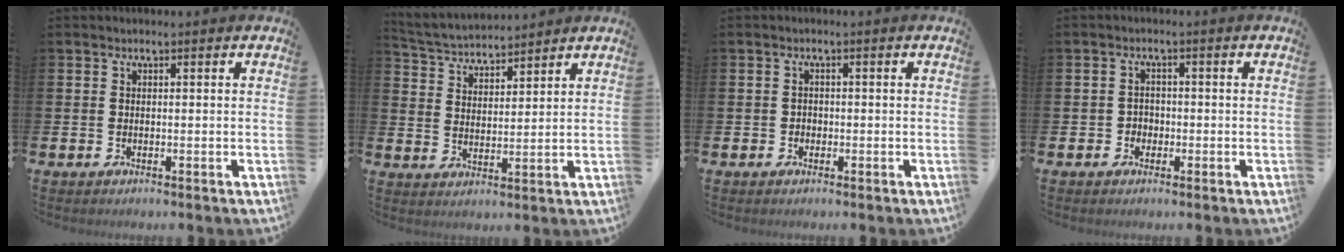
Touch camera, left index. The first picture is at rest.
{"total": 4.2, "force": [4.1, 0.8, -0.1], "torque": [-0.021, -0.026, 0.073]}
{"total": 1.0, "force": [-0.4, 0.9, 0.2], "torque": [-0.003, 0.004, -0.011]}
{"total": 1.8, "force": [-0.8, 1.6, 0.3], "torque": [-0.007, 0.004, -0.020]}